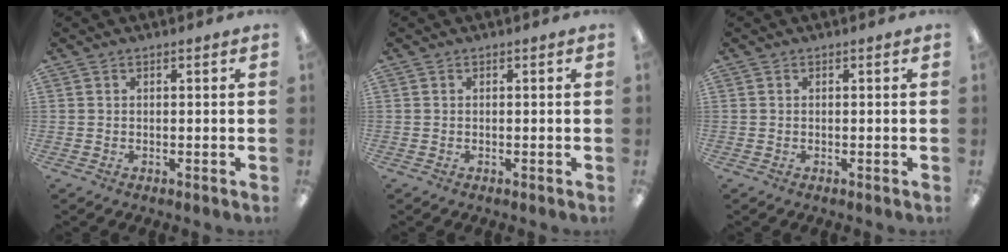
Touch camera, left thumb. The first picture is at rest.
{"total": 0.0}
{"total": 0.0}